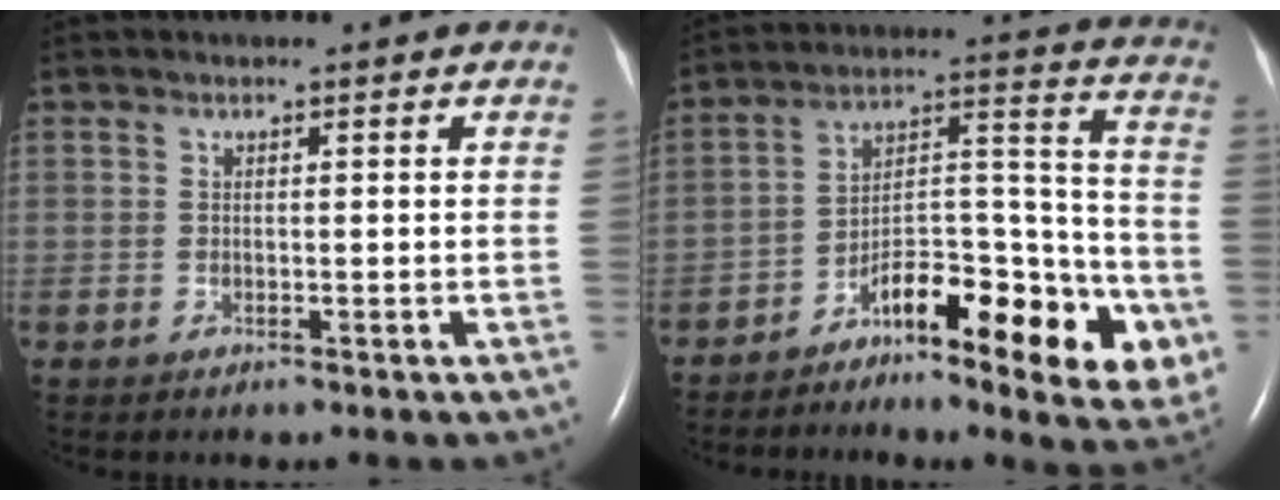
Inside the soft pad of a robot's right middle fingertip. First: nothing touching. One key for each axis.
{"total": 17.1, "fx": -8.7, "fy": 4.7, "fz": 13.9, "tx": -0.186, "ty": 0.036, "tz": -0.126}